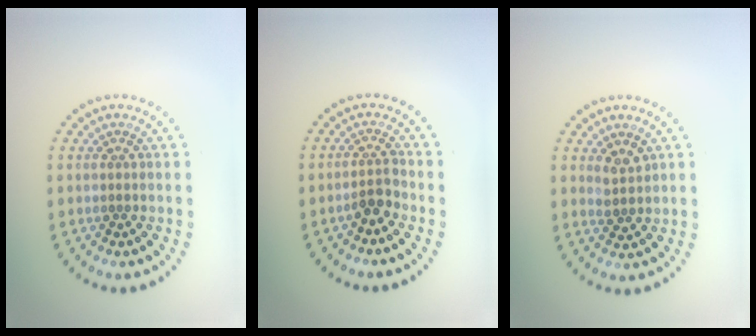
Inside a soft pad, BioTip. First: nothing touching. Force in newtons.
{"total": 1.8, "press": 1.5, "slide": 1.1}
{"total": 1.5, "press": 1.3, "slide": 0.7}